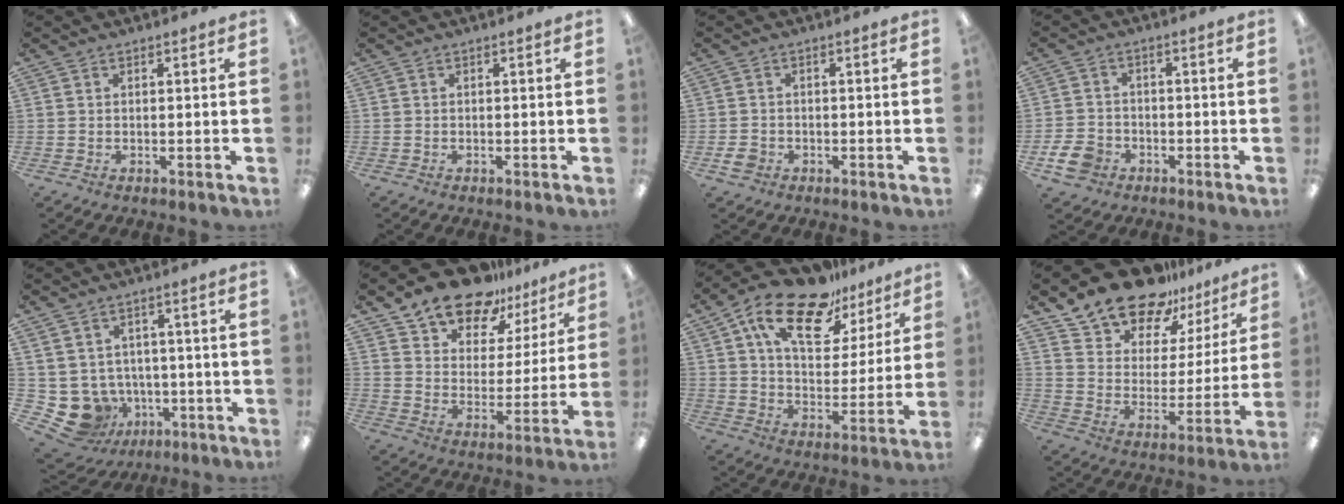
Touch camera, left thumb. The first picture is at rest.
{"total": 0.0}
{"total": 2.5, "force": [-1.5, 1.9, 0.9], "torque": [-0.012, 0.004, -0.026]}
{"total": 6.2, "force": [-3.4, 4.5, 2.6], "torque": [-0.047, 0.012, -0.063]}
{"total": 8.4, "force": [-2.7, 7.5, 2.5], "torque": [-0.078, 0.001, -0.037]}
{"total": 15.6, "force": [12.6, 7.8, 4.9], "torque": [-0.083, -0.094, 0.227]}
{"total": 18.9, "force": [12.6, 9.1, 10.8], "torque": [-0.185, -0.071, 0.217]}
{"total": 17.2, "force": [14.4, 8.3, 4.5], "torque": [-0.096, -0.112, 0.260]}